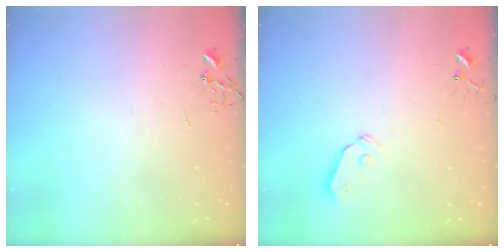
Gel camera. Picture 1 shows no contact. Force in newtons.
{"total": 6.4, "press": 6.4, "slide": 0.6}